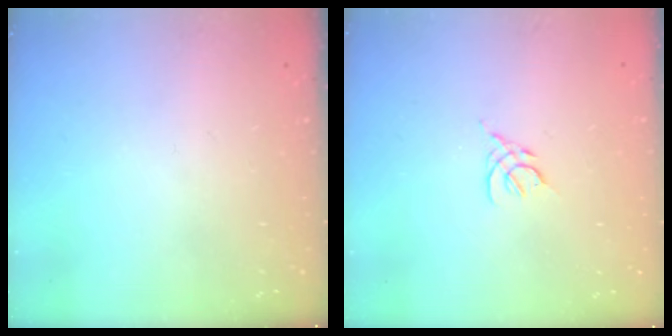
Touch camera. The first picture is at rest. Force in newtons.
{"total": 2.4, "press": 2.3, "slide": 0.6}